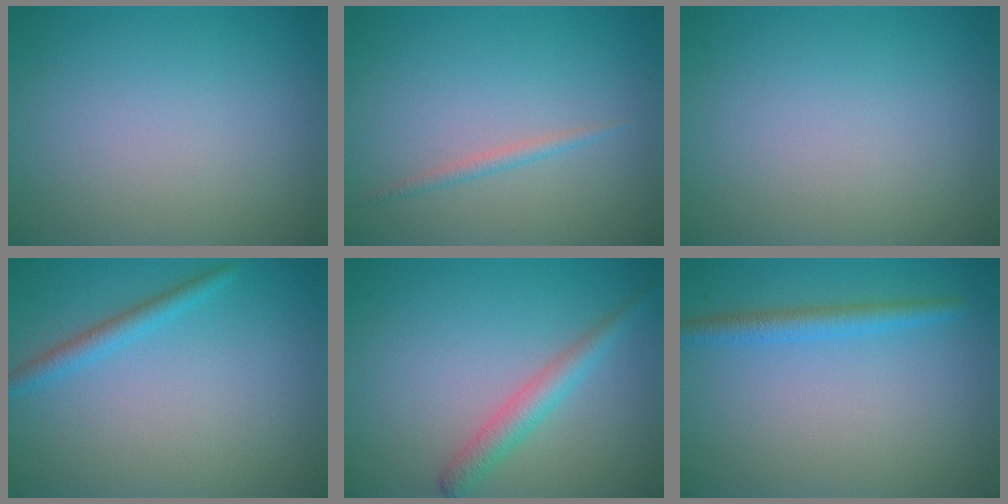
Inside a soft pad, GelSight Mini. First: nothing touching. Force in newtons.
{"total": 1.0, "press": 1.0, "slide": 0.0}
{"total": 0.0}
{"total": 1.8, "press": 1.8, "slide": 0.1}
{"total": 2.5, "press": 2.5, "slide": 0.1}
{"total": 2.2, "press": 2.2, "slide": 0.2}